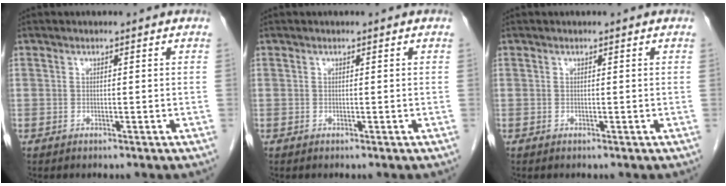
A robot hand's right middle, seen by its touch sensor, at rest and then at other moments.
{"total": 0.0}
{"total": 0.0}